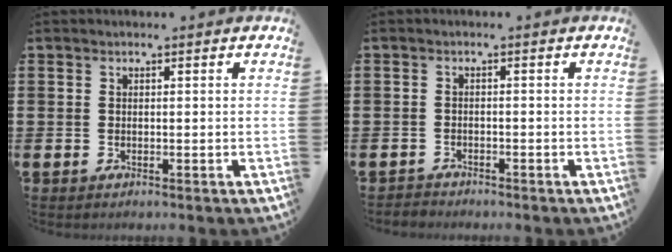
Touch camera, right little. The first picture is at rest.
{"total": 1.0, "force": [-0.9, 0.2, -0.1], "torque": [0.000, 0.002, -0.021]}